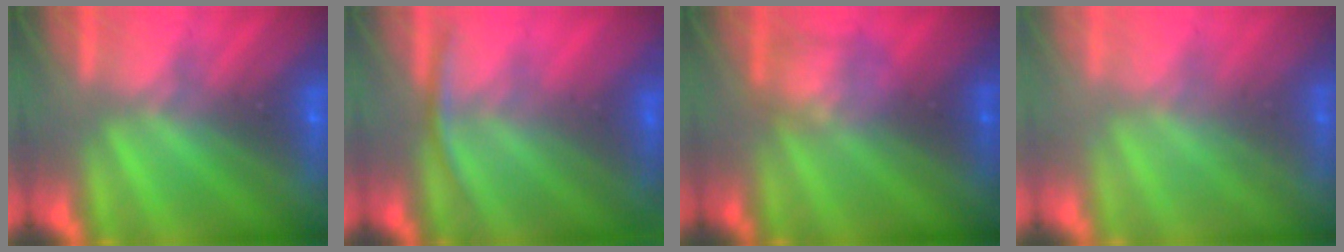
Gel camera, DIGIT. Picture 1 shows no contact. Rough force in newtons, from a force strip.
{"total": 2.9}
{"total": 2.3}
{"total": 2.2}